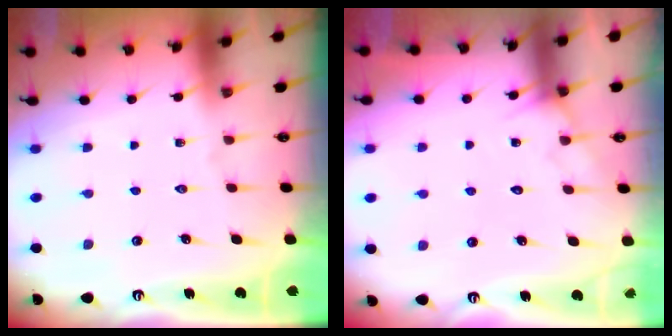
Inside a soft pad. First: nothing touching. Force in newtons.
{"total": 5.4, "press": 5.3, "slide": 0.4}